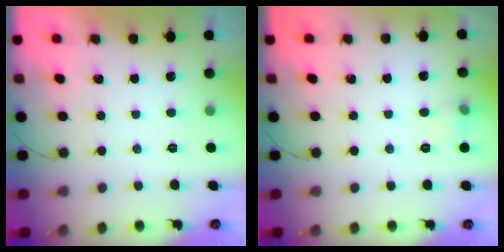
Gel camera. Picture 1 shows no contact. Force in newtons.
{"total": 5.1, "press": 4.9, "slide": 1.4}